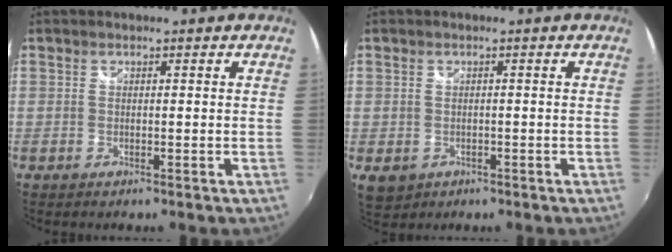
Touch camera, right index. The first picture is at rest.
{"total": 3.9, "force": [-1.0, 3.4, 1.6], "torque": [-0.032, -0.005, -0.008]}